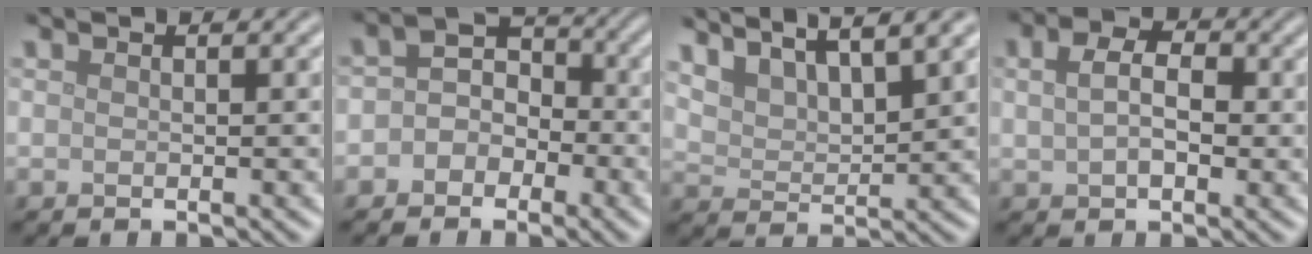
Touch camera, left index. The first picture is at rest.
{"total": 3.2, "force": [-1.2, 2.7, 1.3], "torque": [0.014, 0.013, -0.032]}
{"total": 8.1, "force": [6.5, 2.4, 4.4], "torque": [-0.075, 0.028, 0.081]}
{"total": 4.1, "force": [0.7, 2.7, 3.1], "torque": [-0.060, 0.006, 0.007]}